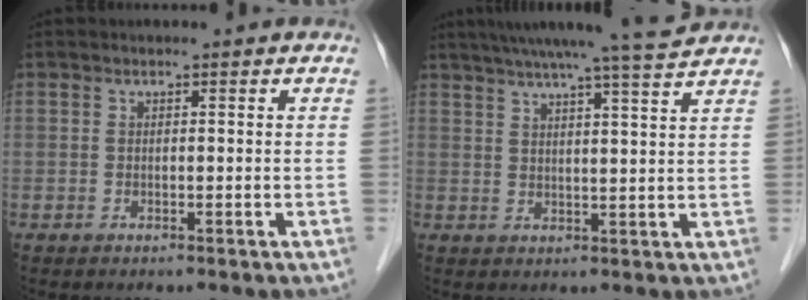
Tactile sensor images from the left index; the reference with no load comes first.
{"total": 11.8, "force": [10.5, -1.3, 5.1], "torque": [-0.085, -0.002, 0.141]}